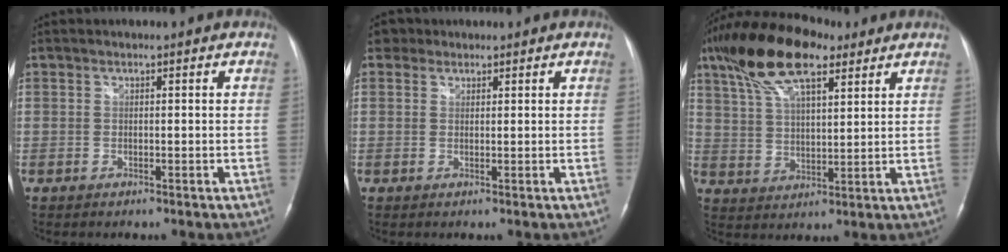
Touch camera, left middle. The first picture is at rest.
{"total": 2.3, "force": [1.4, 1.8, 0.2], "torque": [0.001, 0.013, 0.019]}
{"total": 15.0, "force": [9.4, 5.2, 10.4], "torque": [-0.209, 0.039, 0.175]}